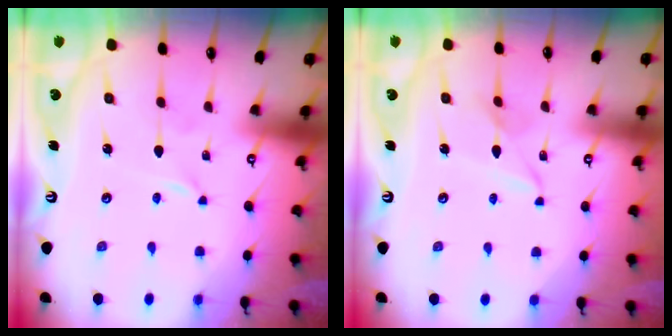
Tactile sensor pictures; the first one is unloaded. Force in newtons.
{"total": 5.0, "press": 4.9, "slide": 0.4}